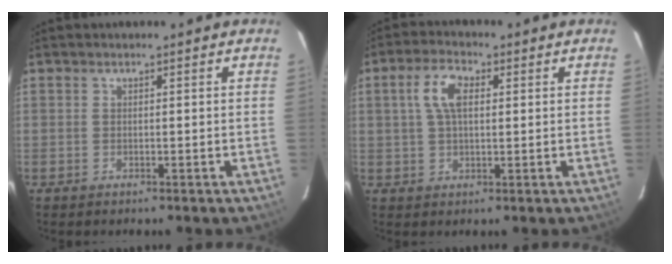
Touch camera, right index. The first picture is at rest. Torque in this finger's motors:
{"motor_torque": [0.19, 0.06, 0.31, 0.08]}